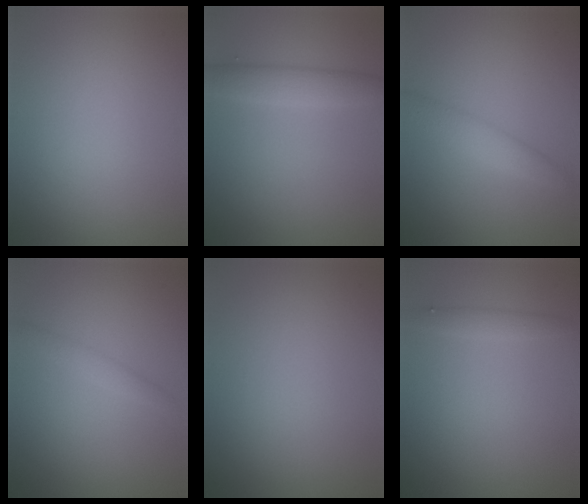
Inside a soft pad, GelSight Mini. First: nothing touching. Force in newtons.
{"total": 2.8, "press": 2.8, "slide": 0.1}
{"total": 2.3, "press": 2.3, "slide": 0.0}
{"total": 1.2, "press": 1.2, "slide": 0.1}
{"total": 0.0}
{"total": 0.7, "press": 0.7, "slide": 0.1}